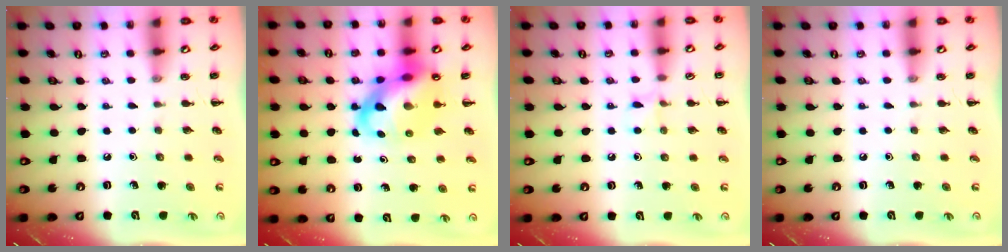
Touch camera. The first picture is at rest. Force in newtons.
{"total": 14.4, "press": 13.9, "slide": 3.9}
{"total": 4.5, "press": 4.2, "slide": 1.5}
{"total": 0.0}